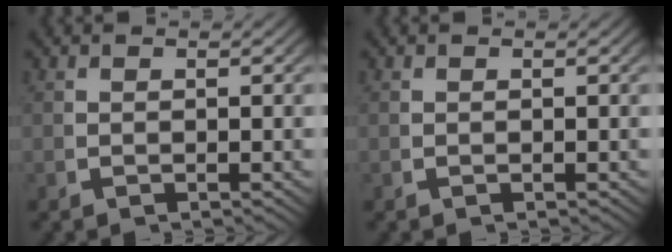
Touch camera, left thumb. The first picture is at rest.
{"total": 0.0}